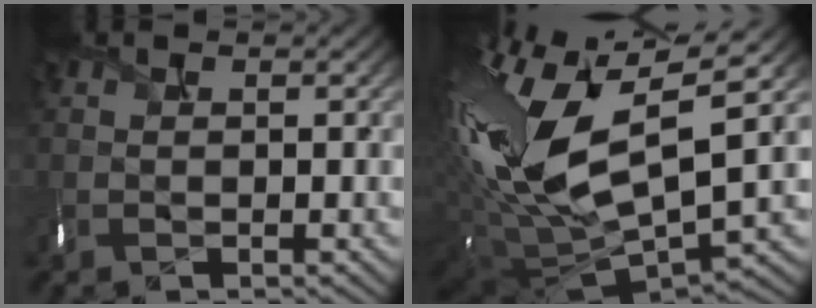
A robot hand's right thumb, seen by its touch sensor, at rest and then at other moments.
{"total": 19.0, "force": [1.8, 8.3, 16.9], "torque": [-0.358, -0.047, 0.050]}